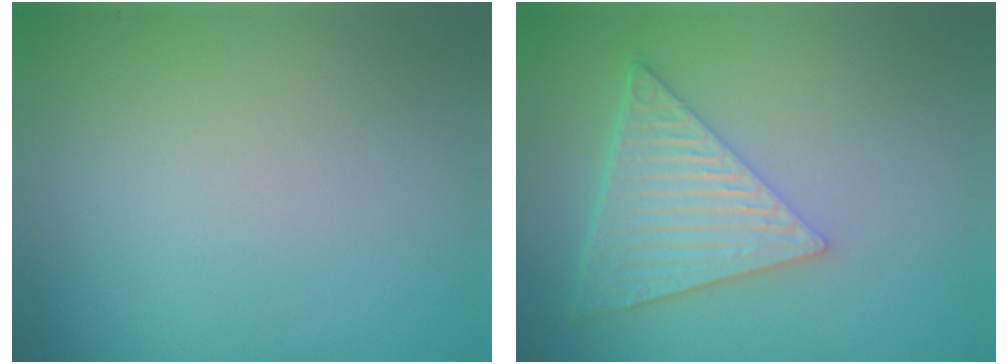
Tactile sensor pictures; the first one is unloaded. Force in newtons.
{"total": 6.9, "press": 4.9, "slide": 4.8}